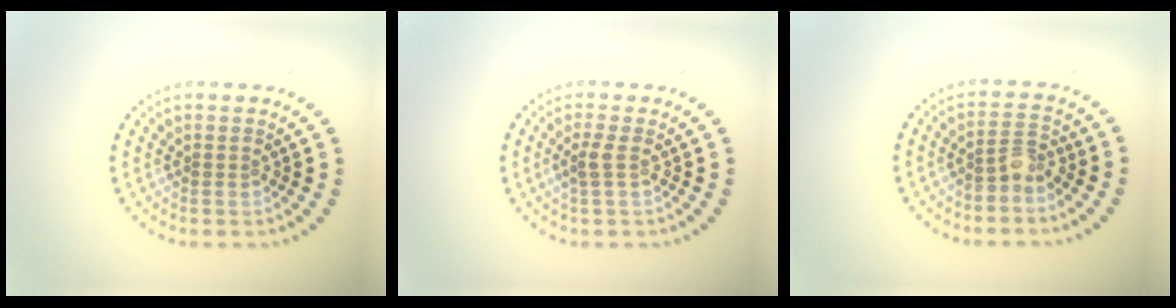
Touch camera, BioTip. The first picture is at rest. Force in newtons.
{"total": 1.3, "press": 1.0, "slide": 0.8}
{"total": 2.1, "press": 1.8, "slide": 1.1}